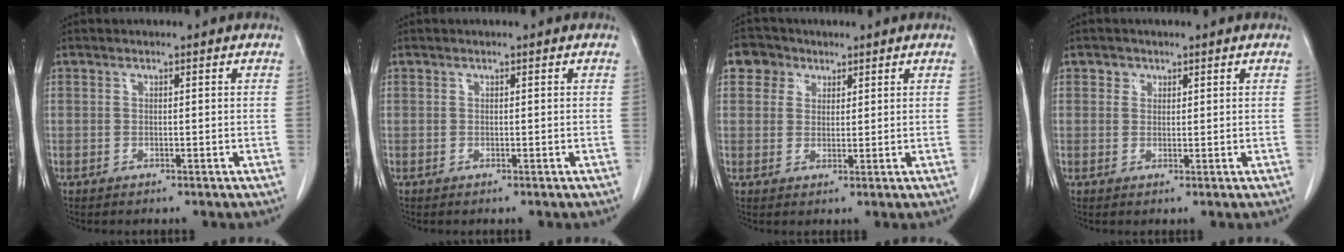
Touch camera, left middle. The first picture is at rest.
{"total": 0.0}
{"total": 4.1, "force": [2.2, 3.5, 0.6], "torque": [-0.012, 0.012, 0.038]}
{"total": 1.4, "force": [0.8, 1.2, 0.2], "torque": [0.006, -0.003, 0.007]}